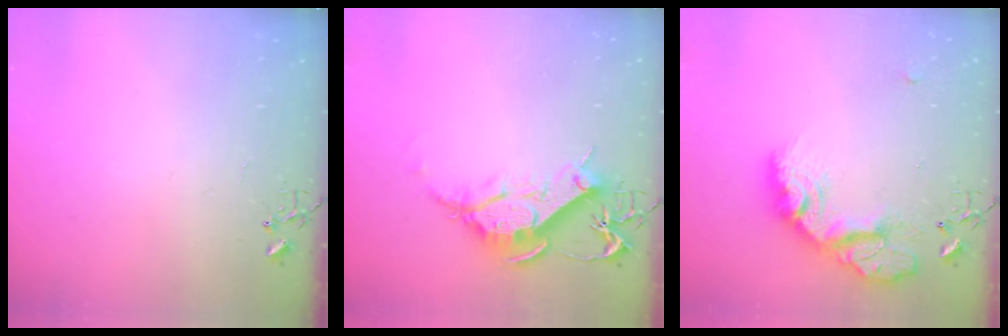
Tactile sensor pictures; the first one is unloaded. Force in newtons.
{"total": 13.5, "press": 13.4, "slide": 1.6}
{"total": 20.0, "press": 20.0, "slide": 1.6}